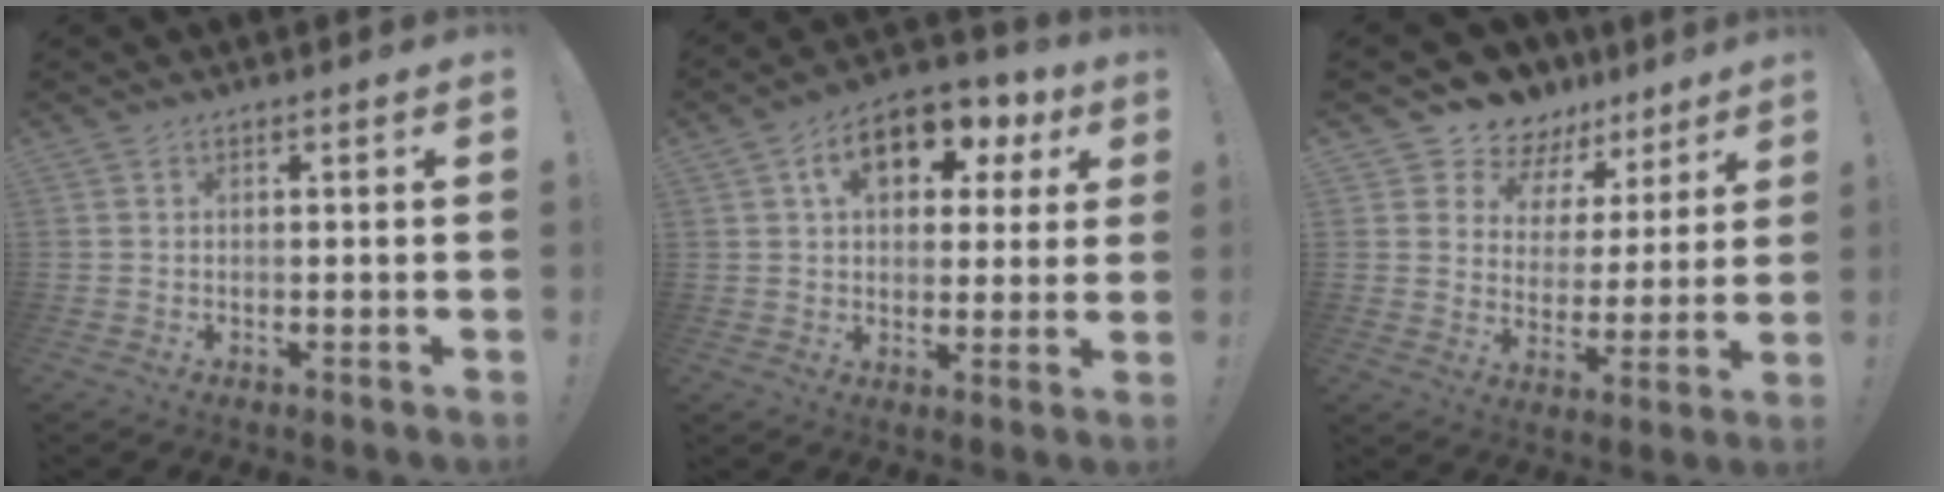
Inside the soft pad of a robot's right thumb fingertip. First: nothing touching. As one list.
[{"total": 13.8, "force": [5.7, 8.5, 9.2], "torque": [-0.137, -0.016, 0.099]}, {"total": 8.9, "force": [7.1, 5.2, 1.1], "torque": [-0.034, -0.061, 0.135]}]